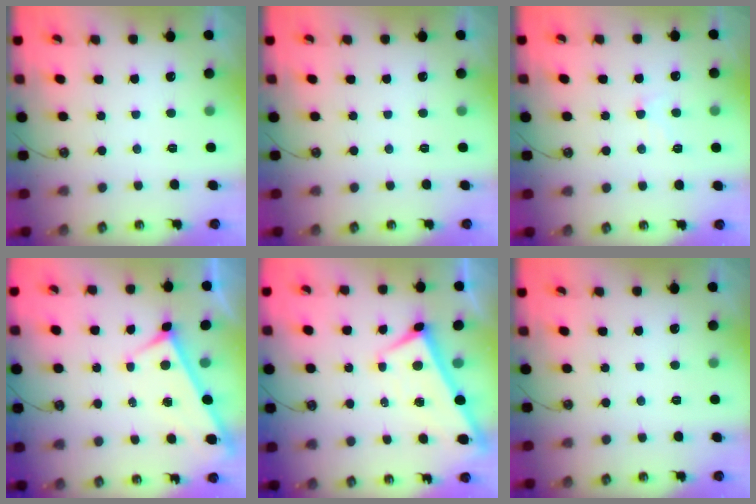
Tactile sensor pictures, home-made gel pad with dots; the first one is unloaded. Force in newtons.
{"total": 0.0}
{"total": 2.8, "press": 2.7, "slide": 0.6}
{"total": 3.9, "press": 3.9, "slide": 0.2}
{"total": 1.9, "press": 1.9, "slide": 0.2}
{"total": 0.0}